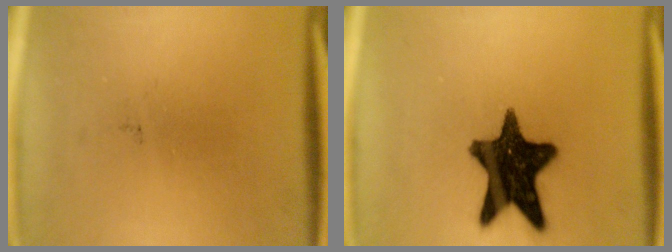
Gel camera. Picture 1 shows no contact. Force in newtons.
{"total": 15.6}